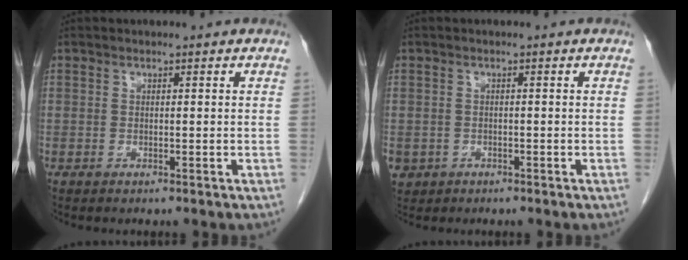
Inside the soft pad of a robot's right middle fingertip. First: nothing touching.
{"total": 3.2, "force": [-1.7, 2.7, 0.6], "torque": [-0.012, 0.001, -0.027]}